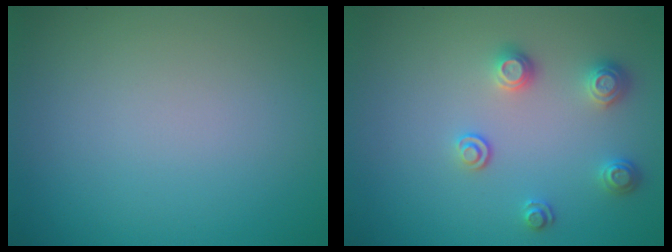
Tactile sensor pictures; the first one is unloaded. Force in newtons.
{"total": 2.3, "press": 2.3, "slide": 0.6}